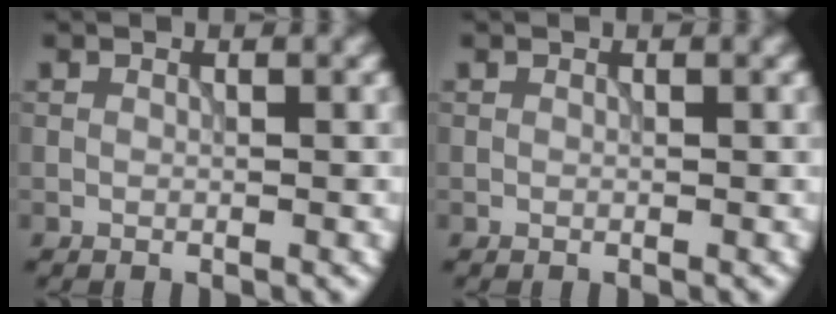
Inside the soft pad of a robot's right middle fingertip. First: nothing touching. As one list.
[{"total": 0.0}]